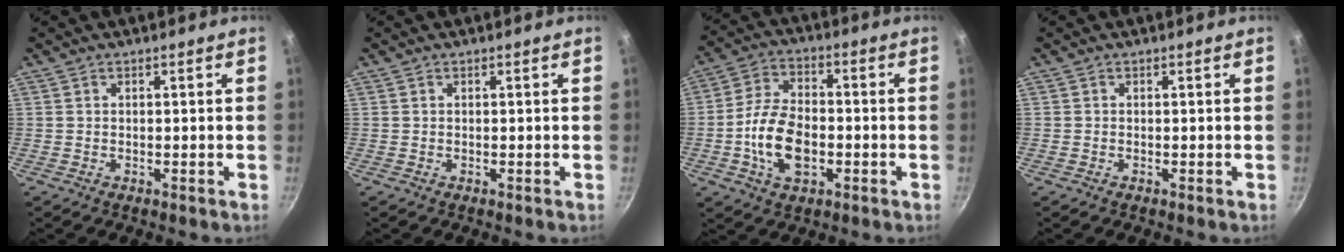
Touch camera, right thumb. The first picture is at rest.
{"total": 0.0}
{"total": 12.1, "force": [-2.7, 7.3, 9.3], "torque": [-0.163, 0.024, -0.055]}
{"total": 0.0}